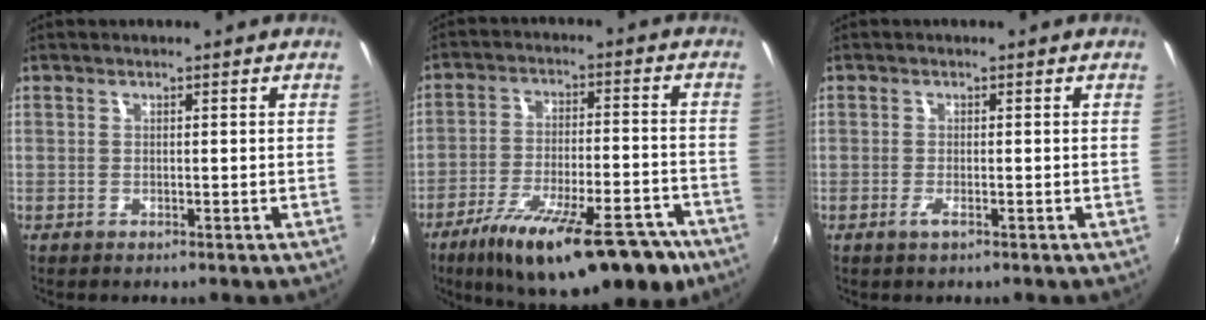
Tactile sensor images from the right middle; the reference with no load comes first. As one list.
[{"total": 21.3, "force": [-14.0, 6.8, 14.5], "torque": [-0.240, -0.041, -0.208]}, {"total": 1.3, "force": [-0.7, 0.1, 1.1], "torque": [-0.022, -0.004, -0.014]}]